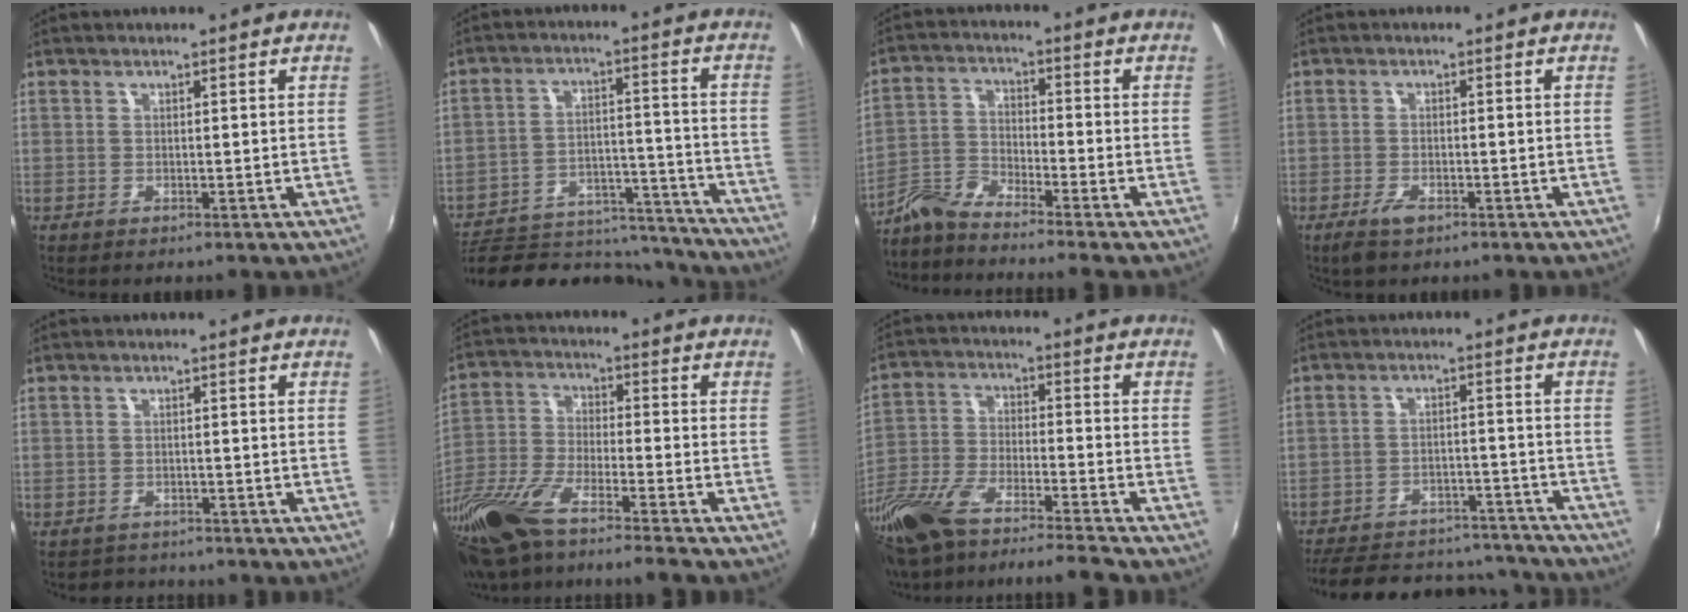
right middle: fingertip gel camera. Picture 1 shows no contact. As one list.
[{"total": 22.2, "force": [-19.4, 8.0, 7.0], "torque": [-0.136, 0.025, -0.252]}, {"total": 5.7, "force": [-5.3, -0.2, 2.2], "torque": [-0.048, -0.004, -0.115]}, {"total": 3.5, "force": [-2.3, 1.4, 2.1], "torque": [-0.051, -0.008, -0.044]}, {"total": 3.4, "force": [-2.9, 1.6, -0.1], "torque": [-0.010, 0.002, -0.049]}, {"total": 18.5, "force": [-14.5, 2.4, 11.2], "torque": [-0.238, -0.054, -0.275]}, {"total": 19.3, "force": [-16.2, 1.9, 10.2], "torque": [-0.218, -0.048, -0.296]}, {"total": 24.7, "force": [-21.2, 9.1, 8.8], "torque": [-0.189, 0.028, -0.262]}]